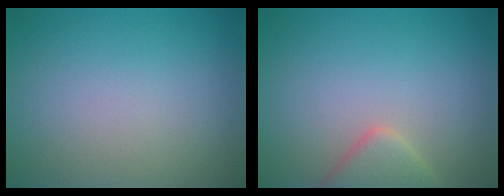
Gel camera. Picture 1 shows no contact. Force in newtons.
{"total": 2.8, "press": 2.8, "slide": 0.3}